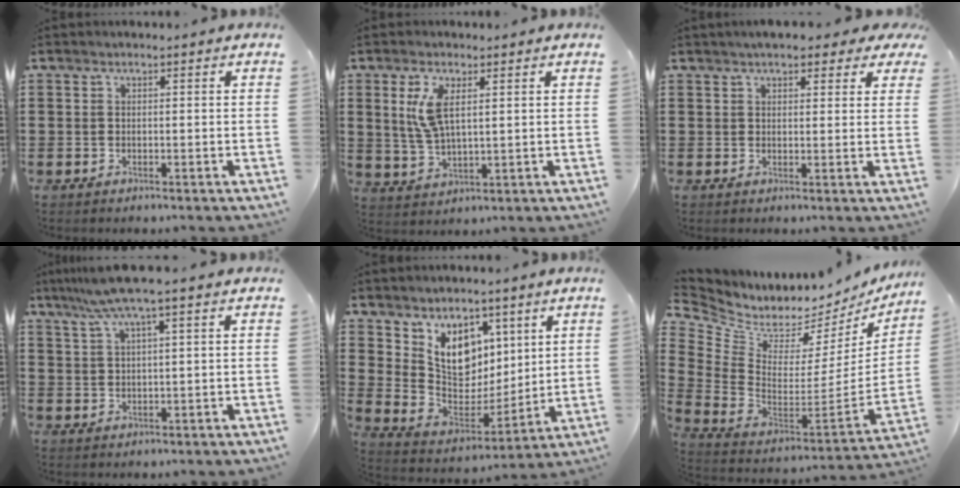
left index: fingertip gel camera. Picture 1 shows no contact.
{"total": 6.4, "force": [2.3, 2.6, 5.4], "torque": [-0.129, 0.002, 0.036]}
{"total": 3.7, "force": [3.1, 1.3, 1.7], "torque": [-0.035, -0.002, 0.054]}
{"total": 5.9, "force": [3.8, -0.4, 4.6], "torque": [-0.099, -0.005, 0.067]}
{"total": 9.3, "force": [5.7, 6.6, 3.2], "torque": [-0.077, -0.034, 0.112]}
{"total": 3.7, "force": [2.7, 2.3, 1.0], "torque": [-0.051, -0.046, 0.042]}